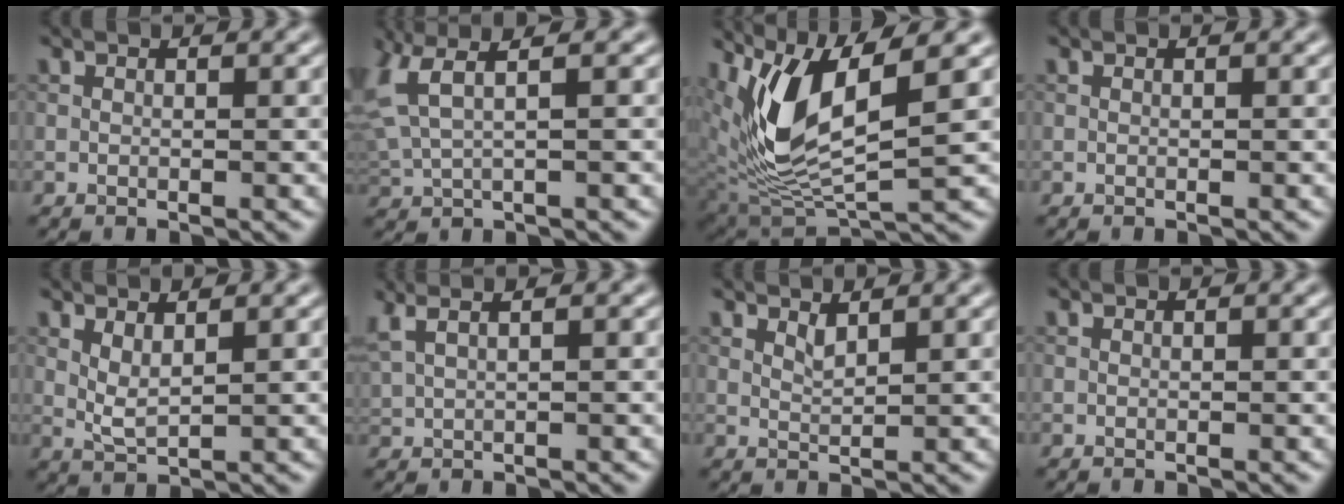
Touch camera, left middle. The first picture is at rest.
{"total": 4.7, "force": [2.6, 1.5, 3.7], "torque": [-0.094, 0.009, 0.055]}
{"total": 7.9, "force": [2.5, 3.2, 6.8], "torque": [-0.153, -0.019, 0.054]}
{"total": 0.0}
{"total": 1.9, "force": [1.1, 0.4, 1.5], "torque": [-0.036, -0.006, 0.025]}
{"total": 4.2, "force": [2.8, 1.7, 2.7], "torque": [-0.044, 0.027, 0.033]}
{"total": 1.2, "force": [1.0, 0.1, 0.7], "torque": [-0.016, 0.000, 0.017]}
{"total": 0.0}